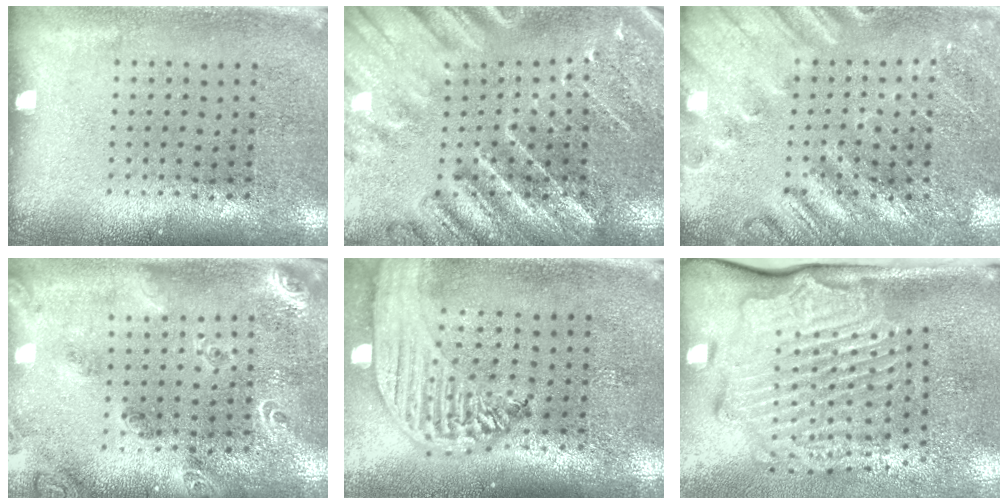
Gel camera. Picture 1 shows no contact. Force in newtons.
{"total": 3.2, "press": 3.0, "slide": 1.1}
{"total": 2.3, "press": 2.3, "slide": 0.3}
{"total": 1.8, "press": 1.7, "slide": 0.8}
{"total": 2.7, "press": 2.2, "slide": 1.6}
{"total": 3.1, "press": 2.2, "slide": 2.1}